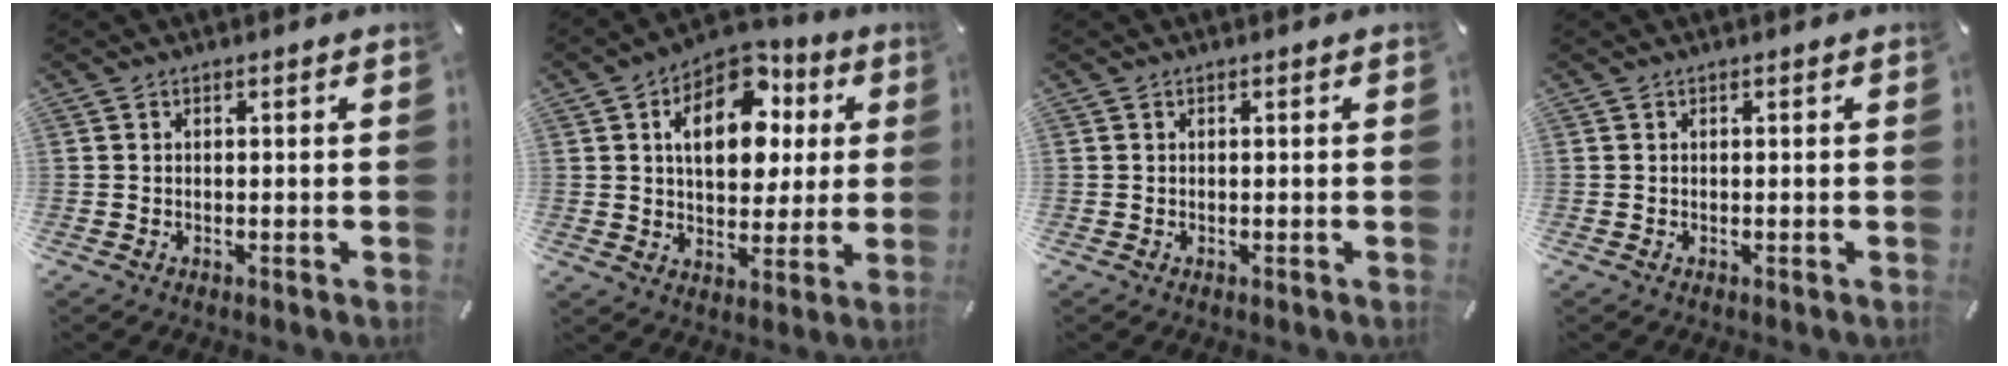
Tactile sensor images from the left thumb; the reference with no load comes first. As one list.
[{"total": 16.1, "force": [4.9, 10.8, 10.9], "torque": [-0.167, -0.010, 0.085]}, {"total": 0.0}, {"total": 0.0}]